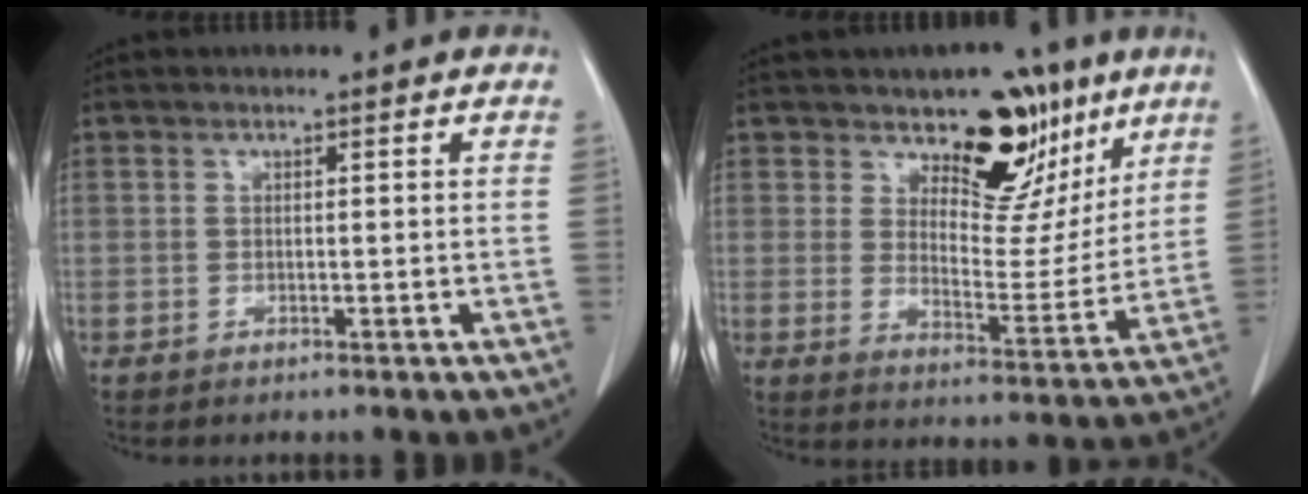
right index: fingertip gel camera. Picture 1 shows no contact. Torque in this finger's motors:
{"motor_torque": [0.63, 0.61, 0.16, 0.06]}